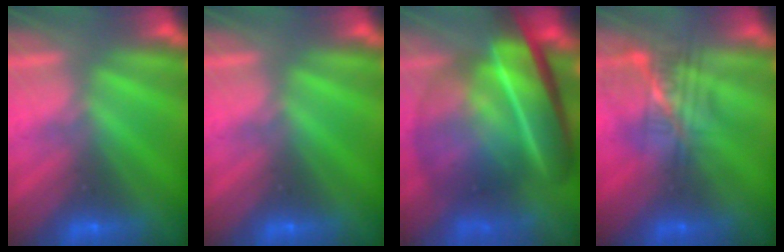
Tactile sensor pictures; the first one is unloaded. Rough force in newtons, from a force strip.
{"total": 0.0}
{"total": 7.1}
{"total": 2.4}